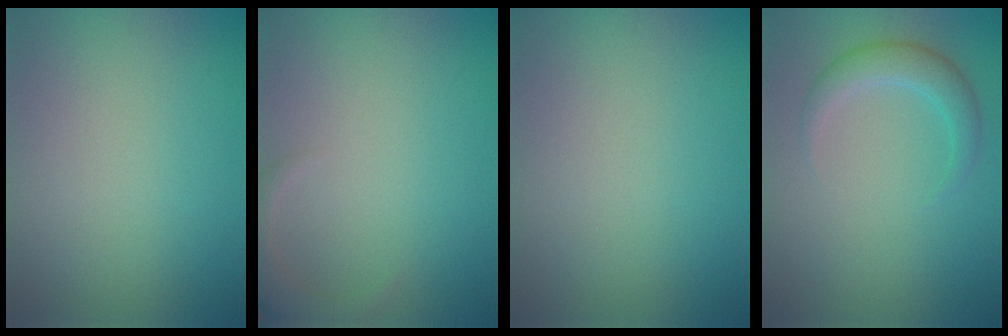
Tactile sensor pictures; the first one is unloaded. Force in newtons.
{"total": 2.6, "press": 2.6, "slide": 0.3}
{"total": 0.0}
{"total": 2.5, "press": 2.5, "slide": 0.0}